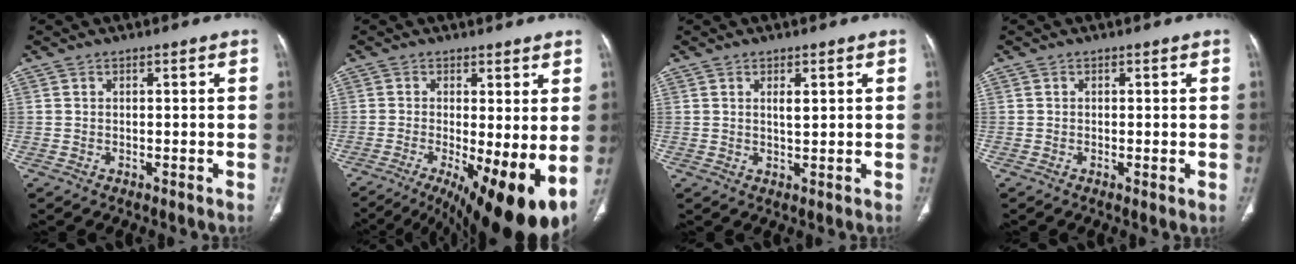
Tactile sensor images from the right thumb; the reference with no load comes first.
{"total": 14.6, "force": [-3.2, 4.3, 13.5], "torque": [-0.186, -0.018, -0.030]}
{"total": 2.2, "force": [0.9, 0.6, 1.9], "torque": [-0.030, -0.009, 0.016]}
{"total": 0.9, "force": [-0.1, 0.2, 0.8], "torque": [-0.019, -0.004, -0.004]}